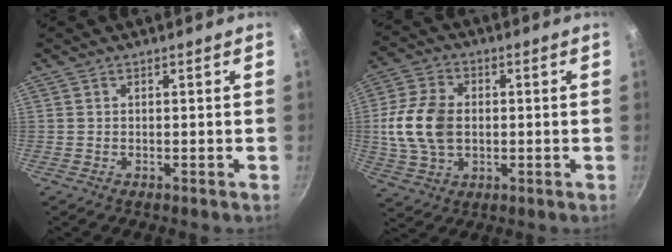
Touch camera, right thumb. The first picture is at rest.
{"total": 12.5, "force": [0.2, 8.7, 8.9], "torque": [-0.162, 0.008, 0.001]}